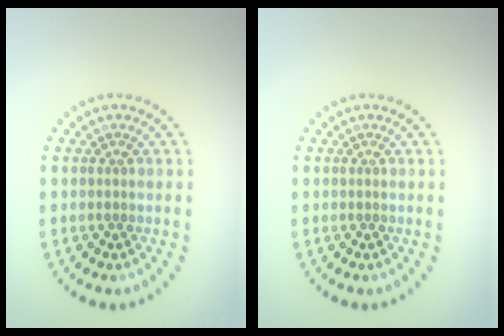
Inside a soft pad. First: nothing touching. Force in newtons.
{"total": 0.0}